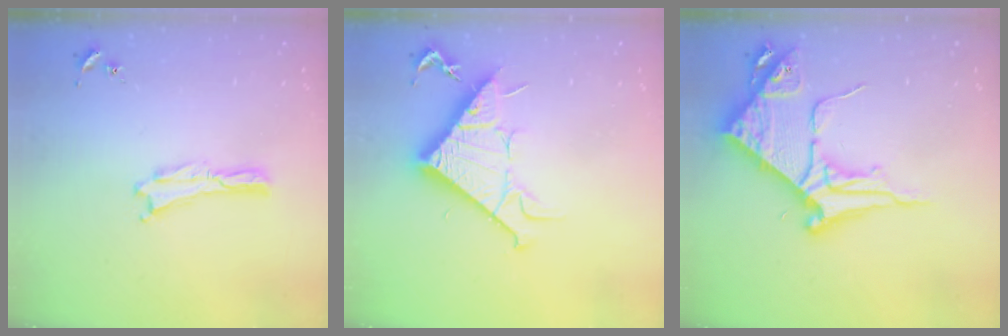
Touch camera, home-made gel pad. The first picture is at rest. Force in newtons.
{"total": 11.4, "press": 11.4, "slide": 0.1}
{"total": 8.9, "press": 8.9, "slide": 0.8}